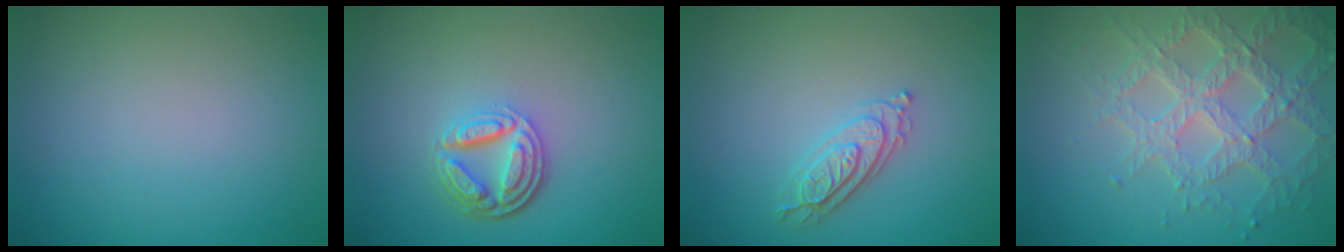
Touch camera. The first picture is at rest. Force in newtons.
{"total": 4.6, "press": 3.5, "slide": 3.0}
{"total": 2.4, "press": 2.3, "slide": 0.7}
{"total": 5.9, "press": 4.8, "slide": 3.4}